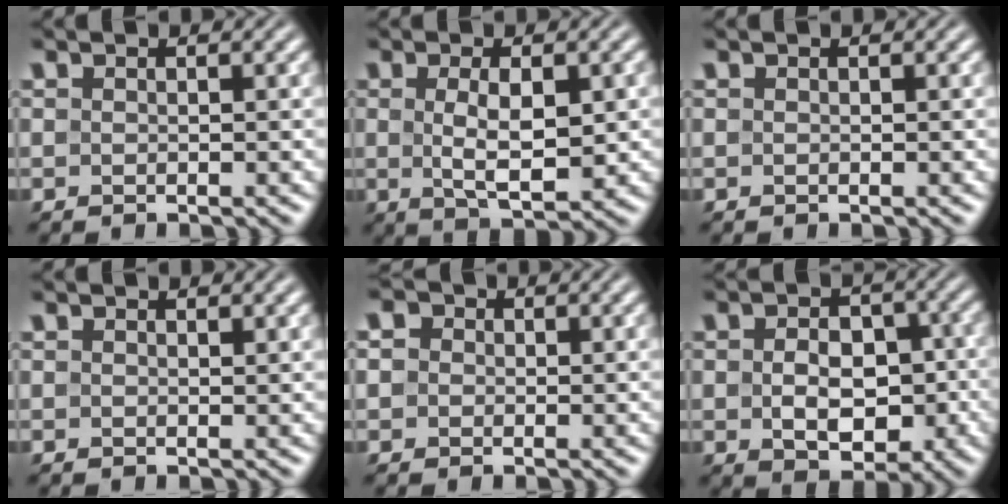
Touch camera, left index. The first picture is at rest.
{"total": 4.7, "force": [0.1, 1.8, 4.3], "torque": [-0.083, -0.005, 0.008]}
{"total": 0.0}
{"total": 0.5, "force": [0.4, 0.1, 0.2], "torque": [-0.004, 0.001, 0.009]}
{"total": 3.2, "force": [1.2, 2.5, 1.5], "torque": [-0.017, 0.023, -0.010]}
{"total": 5.8, "force": [-0.8, 3.9, 4.3], "torque": [-0.064, -0.005, -0.011]}